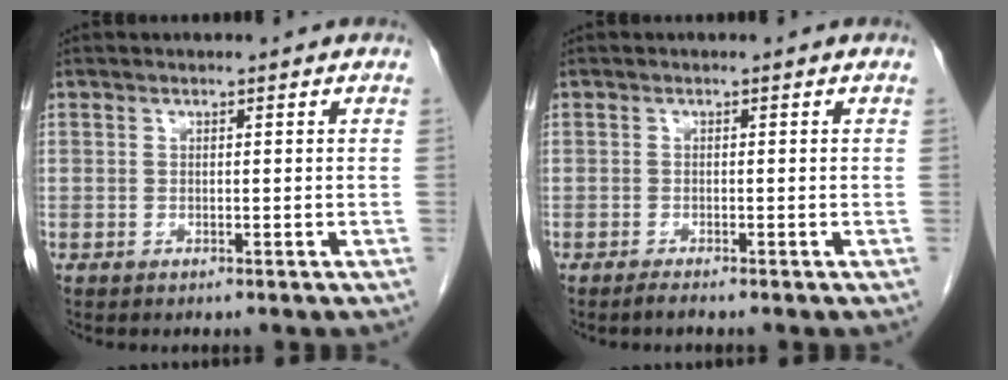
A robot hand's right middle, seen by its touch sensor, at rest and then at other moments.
{"total": 1.0, "force": [-0.8, -0.1, 0.5], "torque": [-0.014, -0.002, -0.015]}